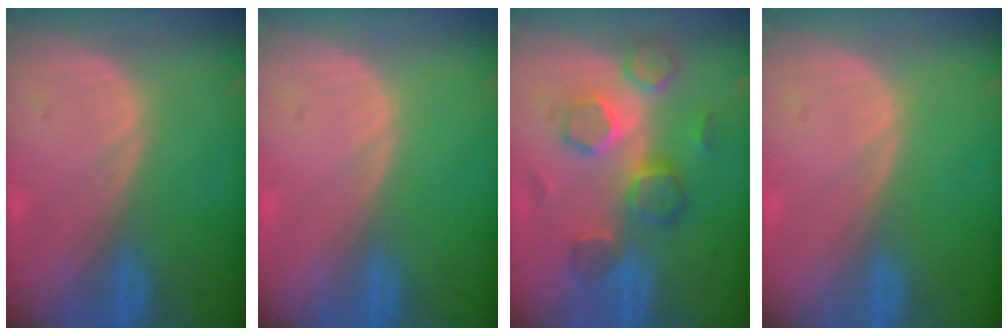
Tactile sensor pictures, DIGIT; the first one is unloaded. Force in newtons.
{"total": 0.0}
{"total": 8.0, "press": 7.8, "slide": 1.7}
{"total": 0.0}